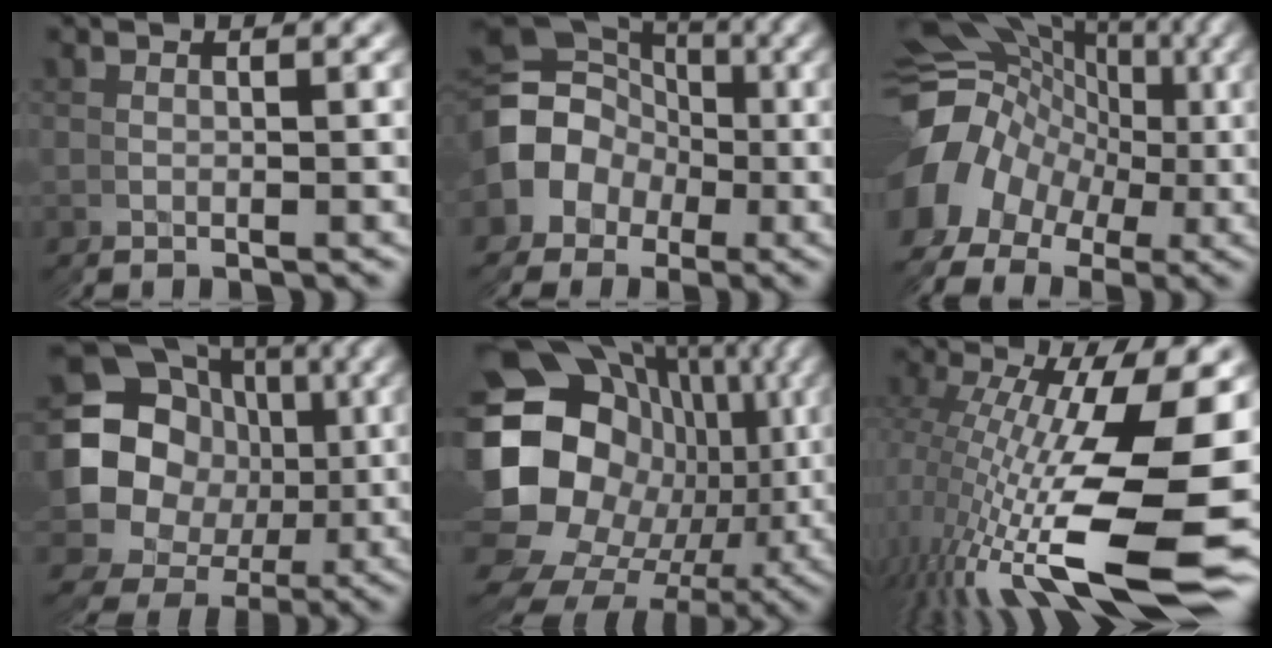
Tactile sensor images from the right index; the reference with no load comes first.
{"total": 13.1, "force": [1.2, 11.9, 5.4], "torque": [-0.112, -0.018, 0.020]}
{"total": 16.9, "force": [2.9, 12.9, 10.5], "torque": [-0.151, 0.015, 0.030]}
{"total": 20.5, "force": [1.3, 17.8, 10.1], "torque": [-0.198, -0.042, 0.023]}
{"total": 25.3, "force": [-0.6, 18.8, 16.9], "torque": [-0.273, -0.040, -0.003]}
{"total": 12.4, "force": [-1.4, 4.8, 11.3], "torque": [-0.193, -0.015, 0.001]}